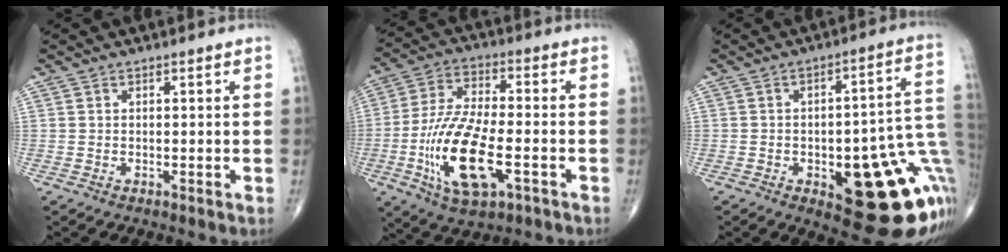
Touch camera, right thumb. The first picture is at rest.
{"total": 16.8, "force": [-5.0, 6.8, 14.5], "torque": [-0.296, 0.014, -0.085]}
{"total": 23.5, "force": [-5.6, 8.5, 21.2], "torque": [-0.203, 0.031, -0.050]}